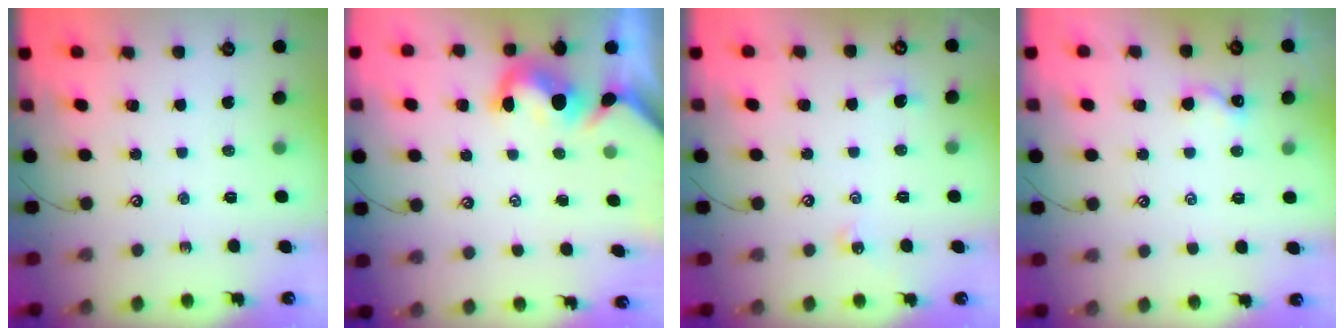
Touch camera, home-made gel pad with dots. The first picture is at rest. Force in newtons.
{"total": 1.4, "press": 1.1, "slide": 0.9}
{"total": 2.2, "press": 2.2, "slide": 0.4}
{"total": 2.1, "press": 2.1, "slide": 0.3}